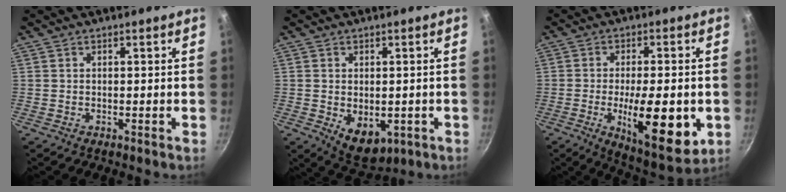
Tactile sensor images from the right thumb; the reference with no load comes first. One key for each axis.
{"total": 7.6, "fx": -1.4, "fy": 5.0, "fz": 5.6, "tx": -0.068, "ty": -0.010, "tz": -0.003}
{"total": 16.8, "fx": -3.7, "fy": 5.9, "fz": 15.3, "tx": -0.211, "ty": -0.007, "tz": -0.049}